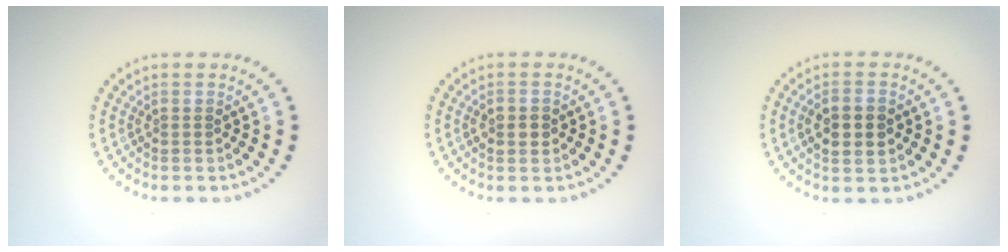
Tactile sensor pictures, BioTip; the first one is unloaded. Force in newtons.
{"total": 2.0, "press": 2.0, "slide": 0.1}
{"total": 2.9, "press": 2.9, "slide": 0.1}